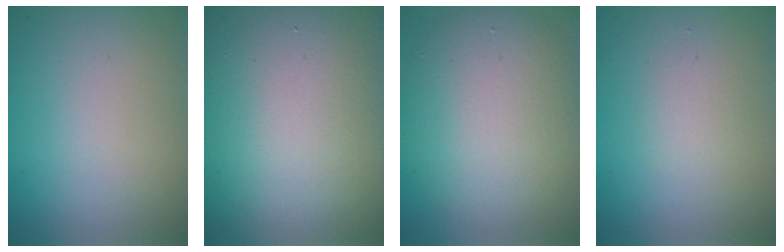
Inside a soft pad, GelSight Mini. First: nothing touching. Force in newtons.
{"total": 21.4, "press": 21.3, "slide": 1.1}
{"total": 7.3, "press": 7.3, "slide": 0.4}
{"total": 1.1, "press": 1.1, "slide": 0.2}